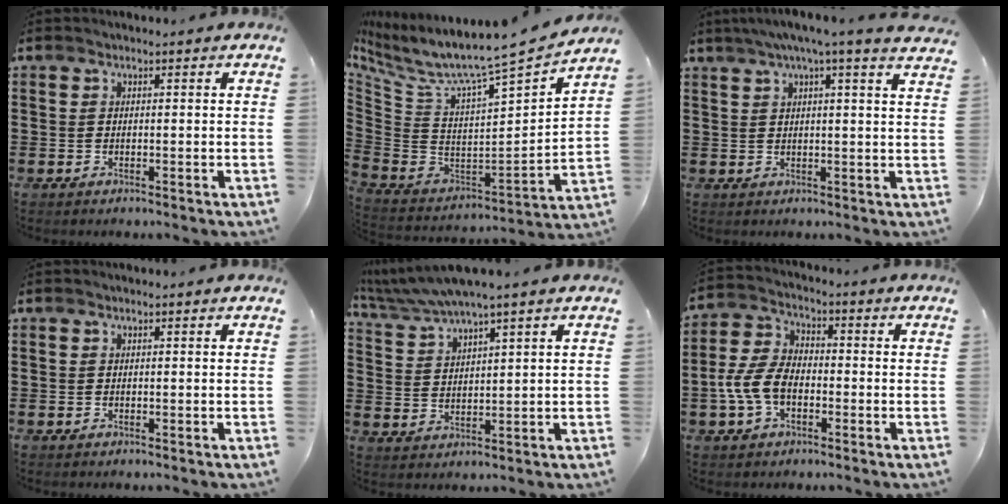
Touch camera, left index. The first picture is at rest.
{"total": 7.0, "force": [5.7, -0.4, 4.1], "torque": [-0.104, -0.062, 0.081]}
{"total": 4.4, "force": [3.1, -0.5, 3.1], "torque": [-0.070, -0.010, 0.052]}
{"total": 0.0}
{"total": 4.9, "force": [4.4, -0.4, 2.3], "torque": [-0.058, -0.017, 0.077]}
{"total": 7.1, "force": [-2.4, 4.3, 5.1], "torque": [-0.132, 0.003, -0.053]}